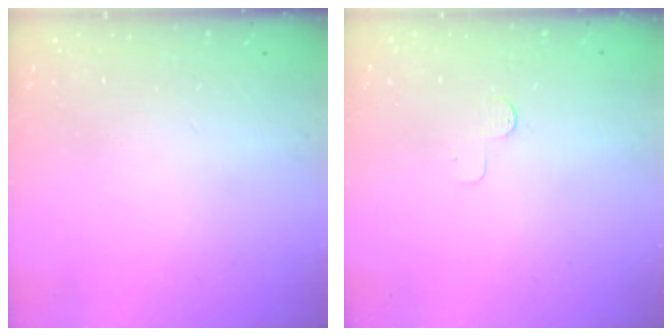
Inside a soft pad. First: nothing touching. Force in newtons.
{"total": 2.7, "press": 2.7, "slide": 0.2}